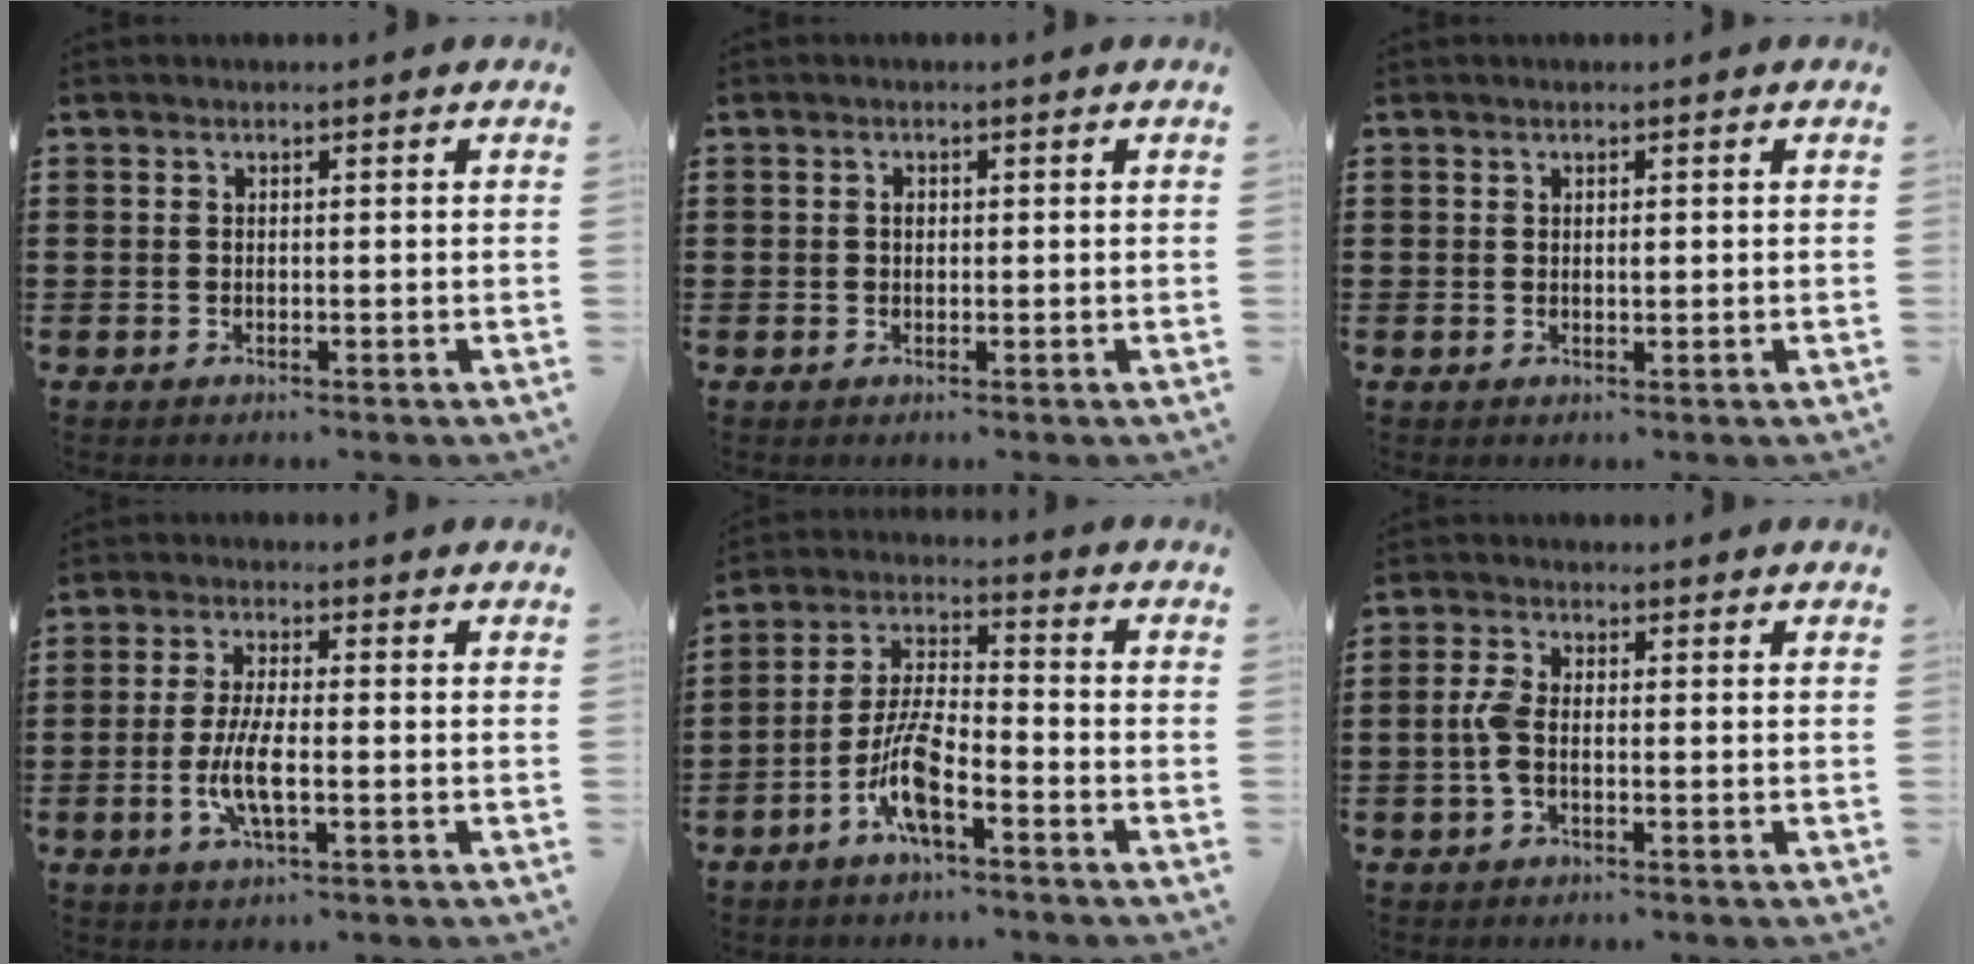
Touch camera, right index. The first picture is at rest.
{"total": 0.8, "force": [0.1, 0.7, 0.5], "torque": [-0.012, 0.003, 0.002]}
{"total": 0.7, "force": [0.3, 0.3, 0.6], "torque": [-0.012, 0.000, 0.005]}
{"total": 6.0, "force": [-1.6, 1.6, 5.5], "torque": [-0.121, -0.007, -0.036]}
{"total": 8.4, "force": [-4.6, 2.1, 6.7], "torque": [-0.156, -0.005, -0.093]}
{"total": 3.5, "force": [-0.8, 1.4, 3.1], "torque": [-0.079, -0.004, -0.021]}